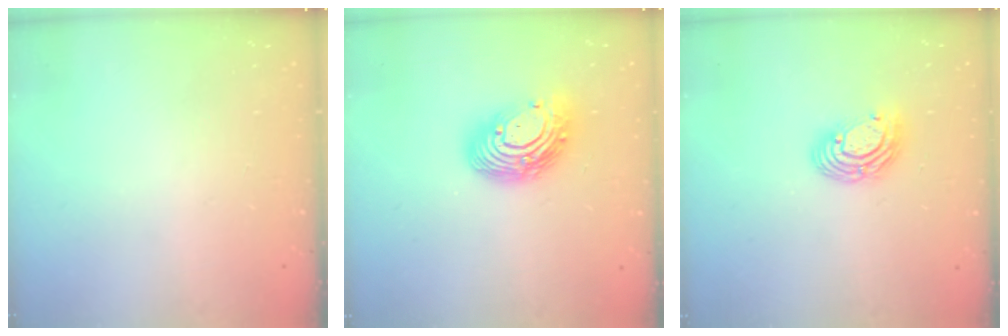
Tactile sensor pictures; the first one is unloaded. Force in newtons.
{"total": 14.0, "press": 14.0, "slide": 1.1}
{"total": 8.5, "press": 8.4, "slide": 1.3}